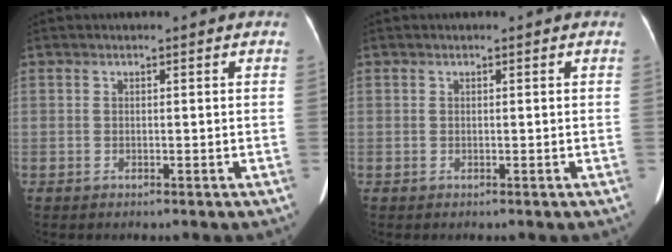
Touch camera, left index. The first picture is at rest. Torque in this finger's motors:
{"motor_torque": [0.01, 0.08, 0.00, 0.01]}